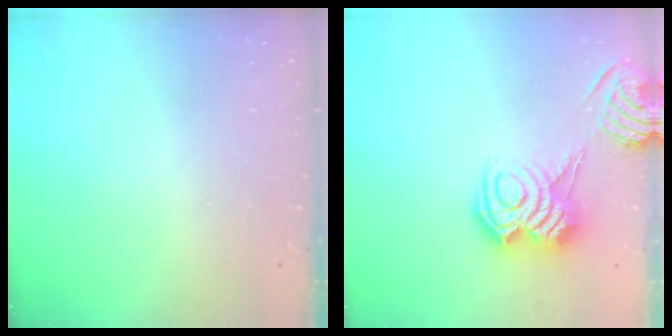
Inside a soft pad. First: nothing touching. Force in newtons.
{"total": 9.6, "press": 9.5, "slide": 1.1}